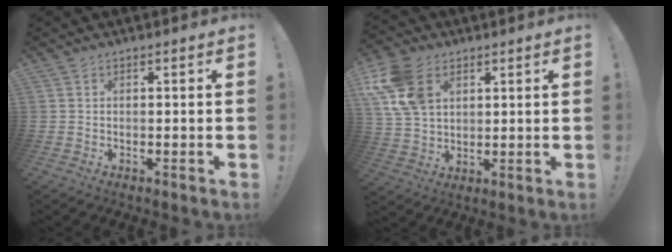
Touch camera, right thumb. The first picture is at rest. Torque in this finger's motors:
{"motor_torque": [1.35, 1.69, 1.11, 0.36, 0.11]}